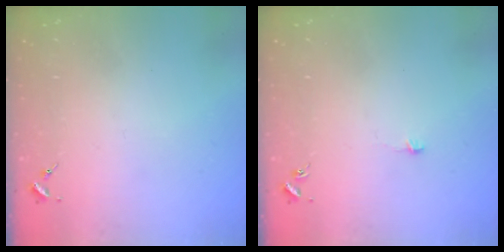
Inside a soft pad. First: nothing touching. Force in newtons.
{"total": 3.5, "press": 3.5, "slide": 0.3}